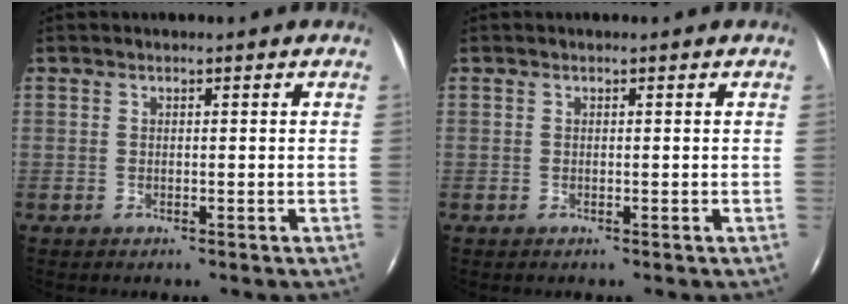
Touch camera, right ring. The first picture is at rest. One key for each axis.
{"total": 0.0}